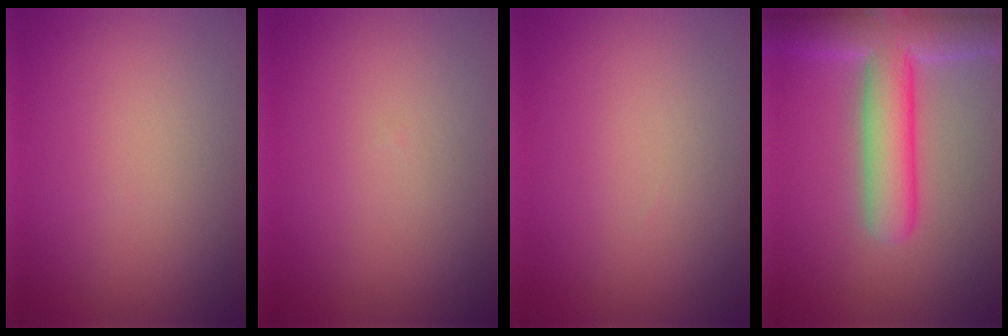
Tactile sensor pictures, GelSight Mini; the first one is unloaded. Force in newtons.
{"total": 0.0}
{"total": 0.0}
{"total": 7.8, "press": 7.8, "slide": 0.6}